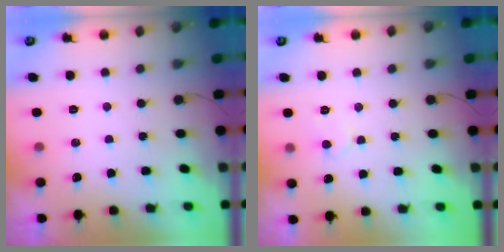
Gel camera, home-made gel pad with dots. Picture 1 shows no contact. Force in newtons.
{"total": 5.1, "press": 5.1, "slide": 0.5}